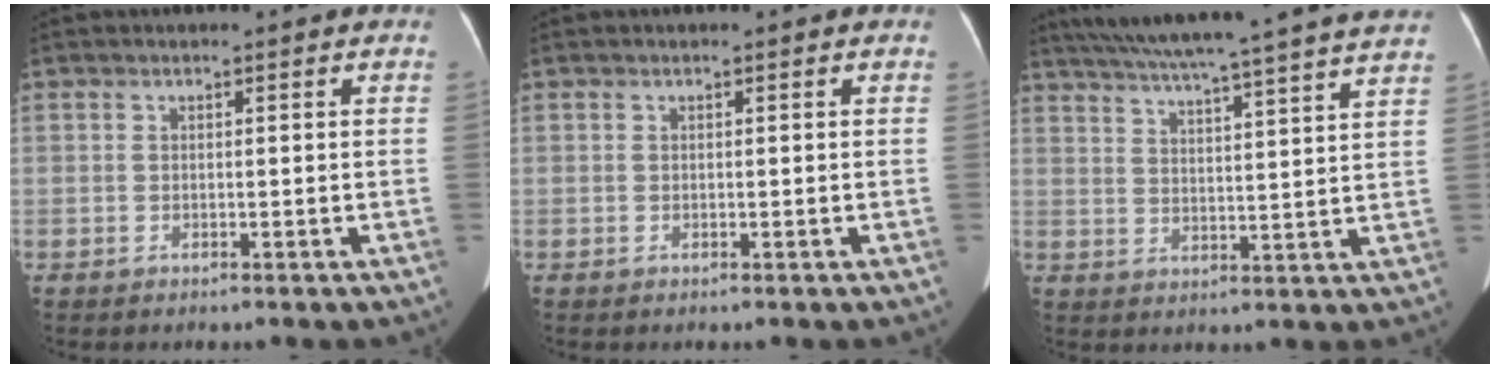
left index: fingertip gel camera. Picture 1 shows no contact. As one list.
[{"total": 0.0}, {"total": 26.5, "force": [23.7, -0.5, 12.0], "torque": [-0.202, -0.009, 0.312]}]